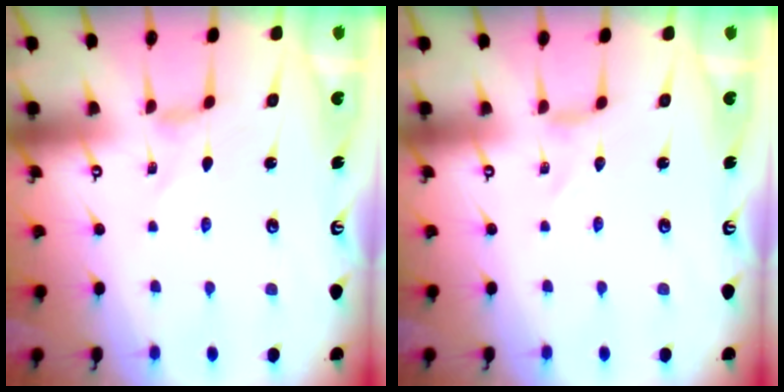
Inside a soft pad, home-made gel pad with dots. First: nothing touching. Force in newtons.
{"total": 0.0}